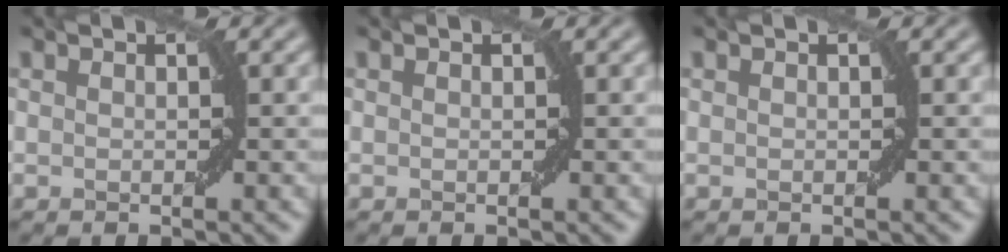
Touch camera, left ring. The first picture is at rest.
{"total": 0.0}
{"total": 0.0}